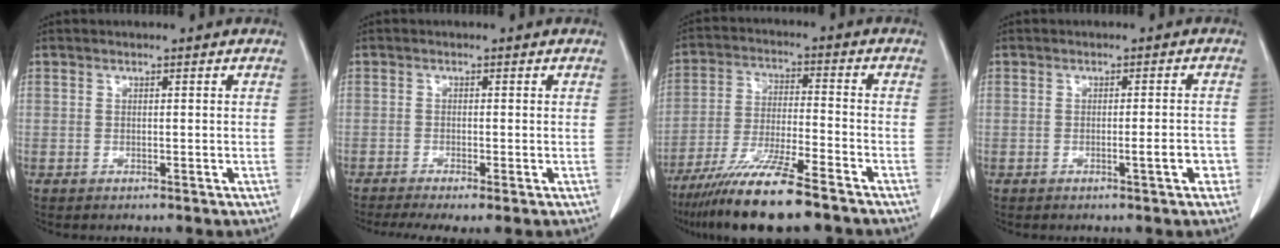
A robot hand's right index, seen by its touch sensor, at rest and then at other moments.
{"total": 6.3, "force": [-4.7, 0.6, 4.1], "torque": [-0.063, -0.015, -0.071]}
{"total": 13.8, "force": [-10.4, 0.7, 9.0], "torque": [-0.175, -0.038, -0.180]}
{"total": 3.0, "force": [-1.3, 0.5, 2.6], "torque": [-0.035, 0.002, -0.016]}